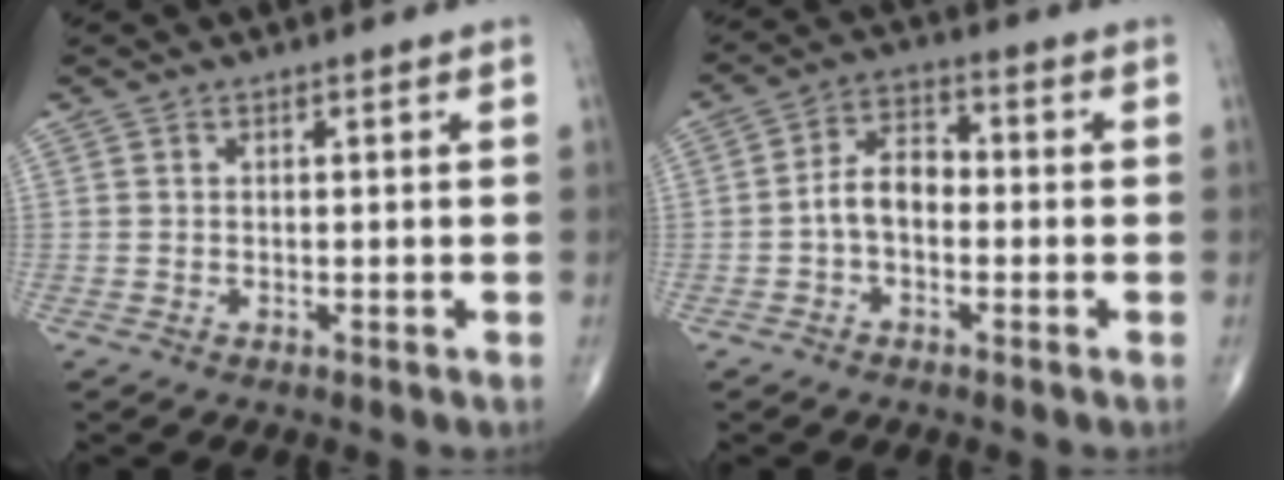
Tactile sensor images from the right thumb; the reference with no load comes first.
{"total": 6.4, "force": [-1.2, 4.1, 4.7], "torque": [-0.070, 0.028, -0.034]}